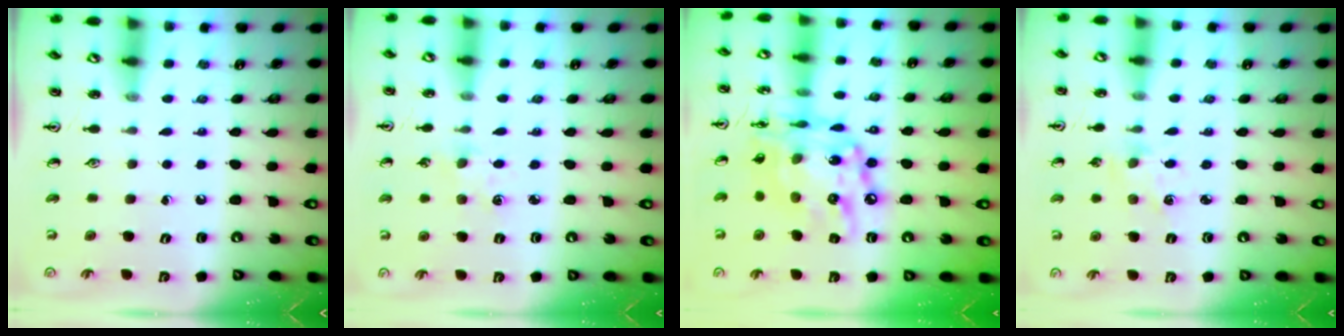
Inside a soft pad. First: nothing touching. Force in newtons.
{"total": 2.5, "press": 2.5, "slide": 0.4}
{"total": 19.2, "press": 19.1, "slide": 1.8}
{"total": 1.8, "press": 1.7, "slide": 0.4}